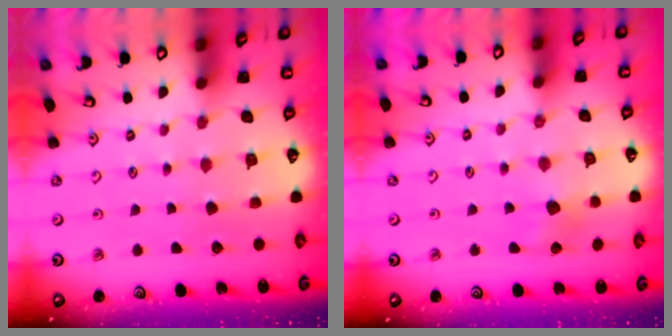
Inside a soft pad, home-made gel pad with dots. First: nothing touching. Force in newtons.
{"total": 5.8, "press": 5.8, "slide": 0.6}